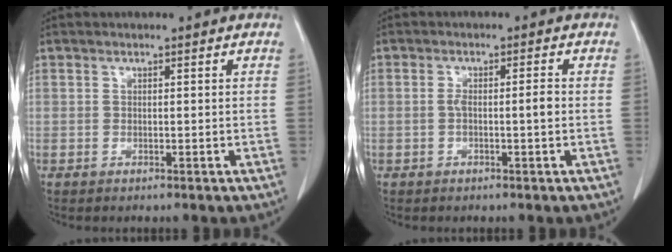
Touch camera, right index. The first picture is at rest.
{"total": 2.5, "force": [-0.4, 0.3, 2.4], "torque": [-0.043, 0.005, -0.004]}